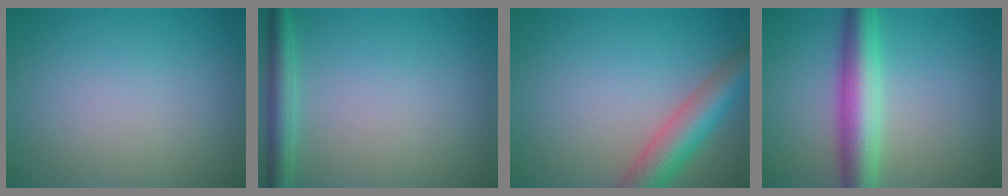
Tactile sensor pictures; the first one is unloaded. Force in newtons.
{"total": 2.8, "press": 2.8, "slide": 0.2}
{"total": 5.7, "press": 5.7, "slide": 0.2}
{"total": 6.3, "press": 6.3, "slide": 0.1}